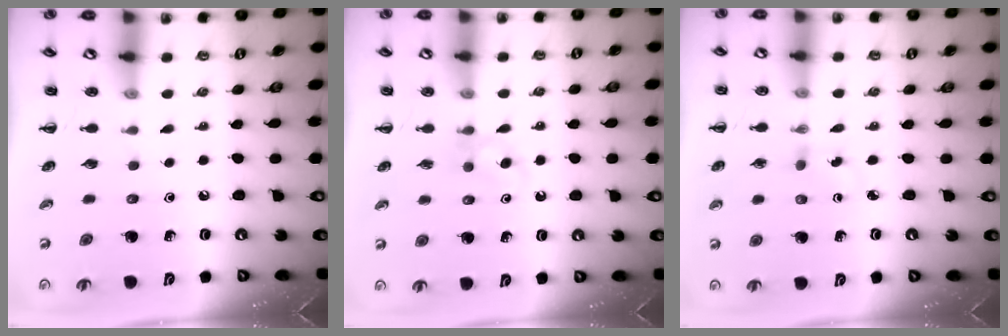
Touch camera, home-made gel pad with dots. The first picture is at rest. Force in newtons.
{"total": 4.2, "press": 3.9, "slide": 1.4}
{"total": 2.4, "press": 2.2, "slide": 0.9}